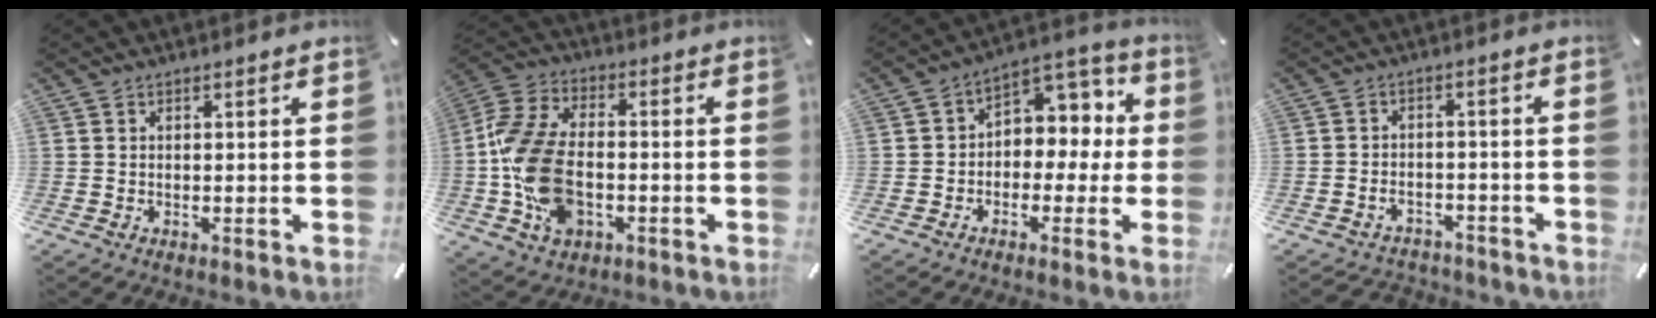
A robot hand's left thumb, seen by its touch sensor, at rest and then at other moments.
{"total": 15.6, "force": [-3.2, 10.5, 11.1], "torque": [-0.250, 0.009, -0.056]}
{"total": 6.9, "force": [0.1, 6.4, 2.8], "torque": [-0.038, -0.002, 0.000]}
{"total": 3.4, "force": [-2.1, 2.5, 0.9], "torque": [-0.021, 0.005, -0.043]}